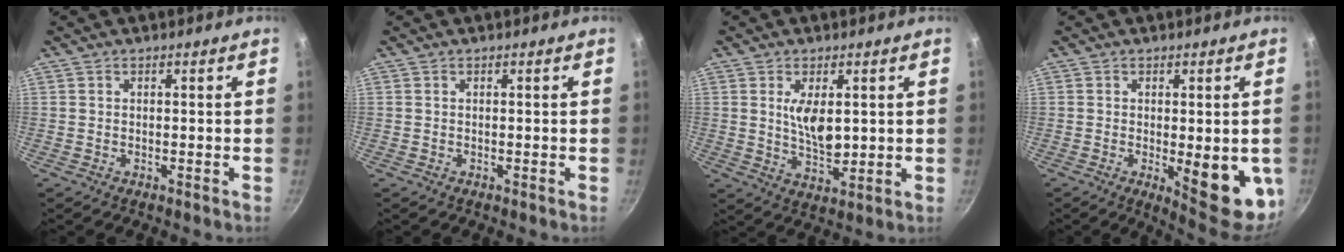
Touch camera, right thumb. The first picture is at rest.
{"total": 0.0}
{"total": 7.4, "force": [1.6, 3.5, 6.3], "torque": [-0.100, -0.021, 0.035]}
{"total": 13.1, "force": [-2.2, 4.4, 12.1], "torque": [-0.122, -0.015, -0.019]}